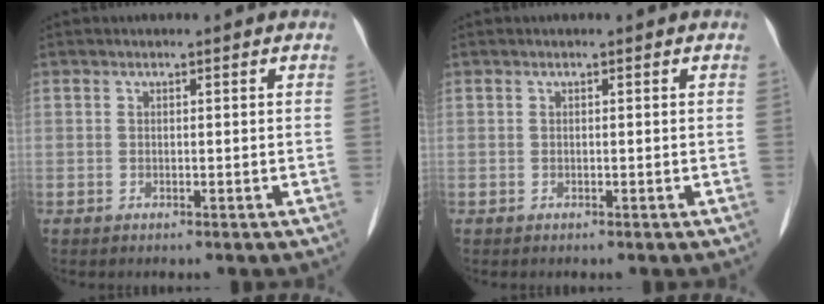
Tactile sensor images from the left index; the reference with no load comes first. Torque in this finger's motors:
{"motor_torque": [-0.03, 0.03, 0.03, 0.00]}